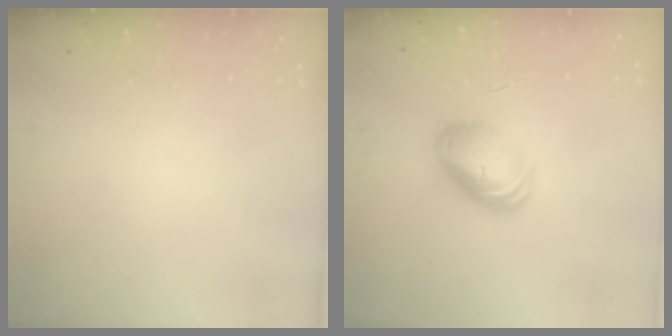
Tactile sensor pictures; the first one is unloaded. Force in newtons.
{"total": 10.0, "press": 9.9, "slide": 1.8}